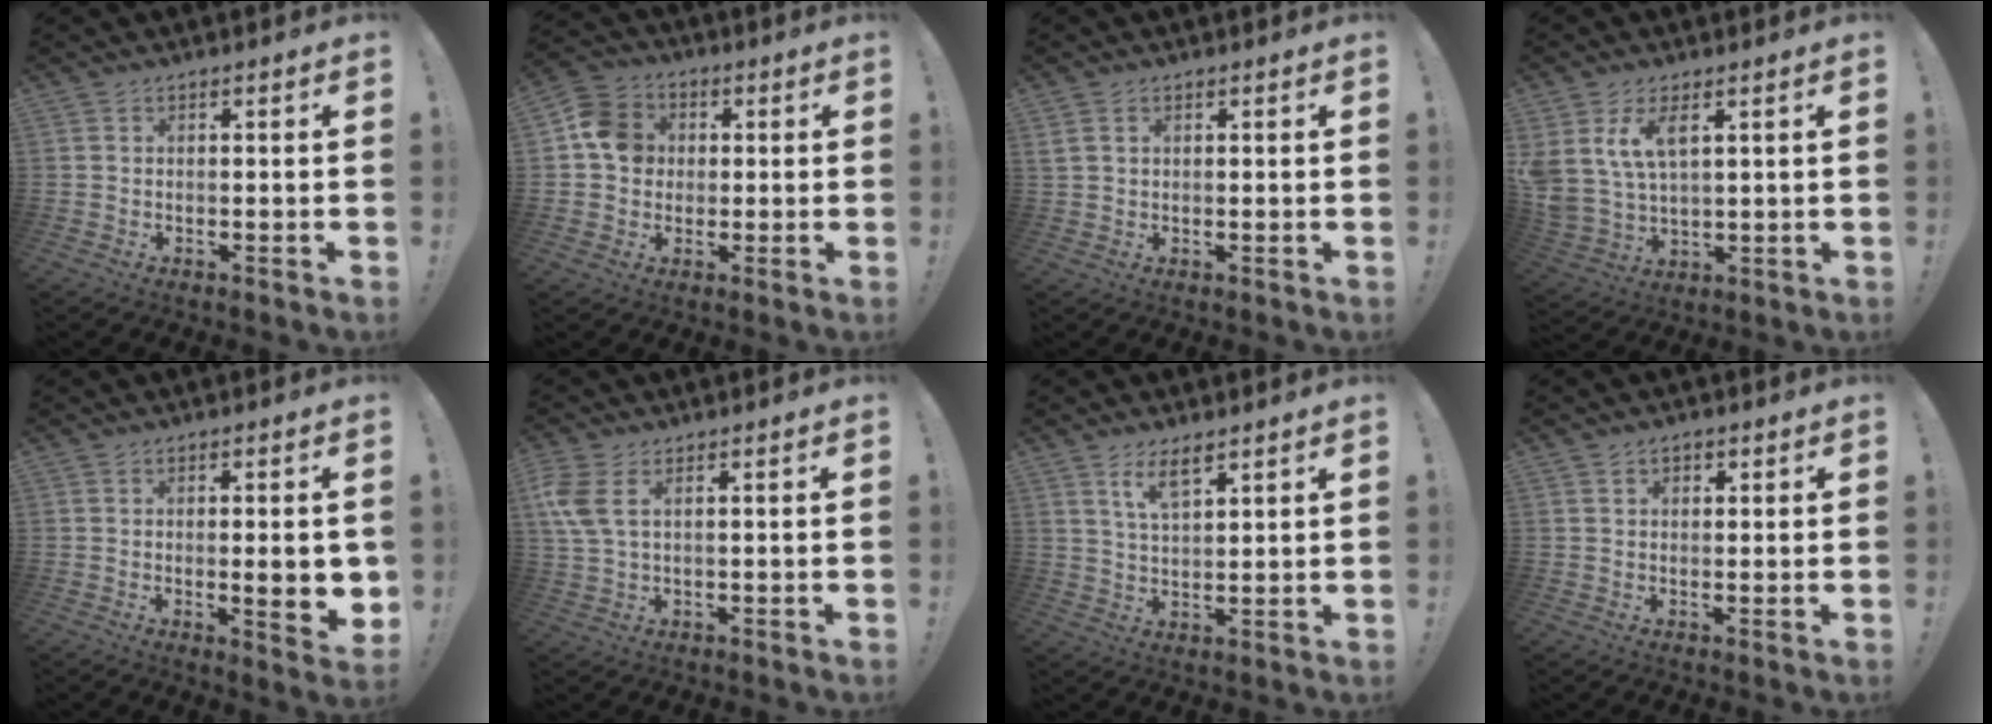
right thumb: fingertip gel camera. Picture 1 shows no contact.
{"total": 10.9, "force": [1.1, 9.7, 4.9], "torque": [-0.061, 0.009, 0.025]}
{"total": 2.3, "force": [1.2, 1.8, 0.9], "torque": [-0.019, 0.005, 0.023]}
{"total": 9.5, "force": [5.0, 5.0, 6.3], "torque": [-0.139, -0.017, 0.096]}
{"total": 7.5, "force": [0.0, 1.1, 7.4], "torque": [-0.090, -0.014, 0.002]}
{"total": 6.3, "force": [2.2, 2.8, 5.2], "torque": [-0.122, -0.006, 0.040]}
{"total": 6.6, "force": [4.7, 2.3, 3.9], "torque": [-0.073, -0.014, 0.083]}
{"total": 1.5, "force": [0.7, 1.2, 0.7], "torque": [0.000, -0.002, 0.009]}